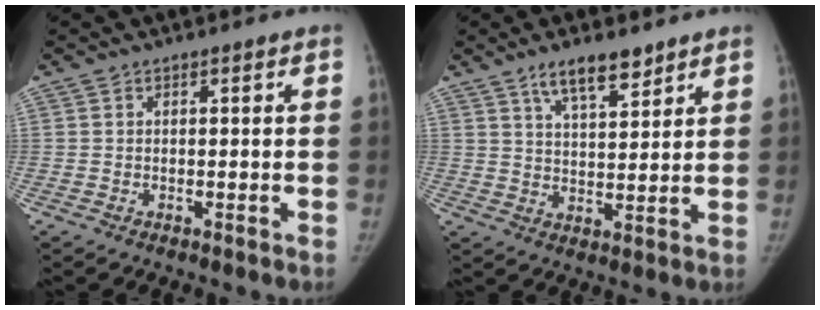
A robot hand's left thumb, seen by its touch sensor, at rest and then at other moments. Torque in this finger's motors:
{"motor_torque": [0.22, -0.15, 0.98, -0.91, 0.22]}